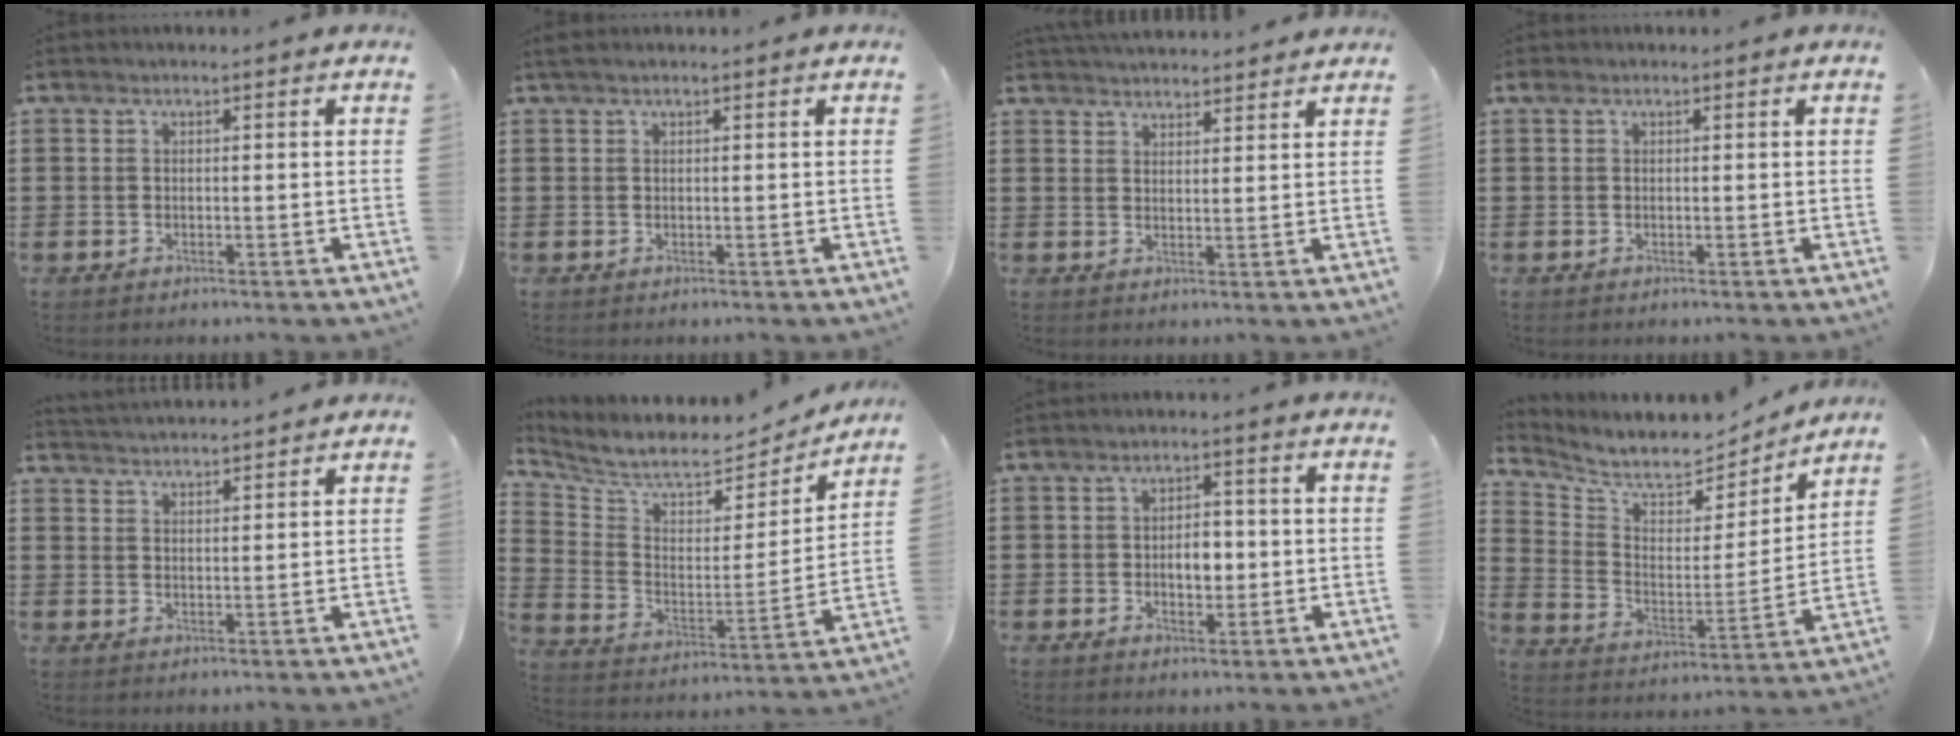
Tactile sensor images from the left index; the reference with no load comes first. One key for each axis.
{"total": 0.6, "fx": 0.4, "fy": 0.0, "fz": 0.4, "tx": -0.008, "ty": 0.001, "tz": 0.008}
{"total": 3.2, "fx": 3.2, "fy": 0.2, "fz": 0.0, "tx": -0.008, "ty": -0.007, "tz": 0.061}
{"total": 0.6, "fx": 0.2, "fy": 0.5, "fz": 0.3, "tx": -0.008, "ty": 0.005, "tz": 0.004}
{"total": 2.7, "fx": 2.7, "fy": -0.3, "fz": -0.2, "tx": -0.004, "ty": -0.011, "tz": 0.050}
{"total": 6.9, "fx": 6.3, "fy": 1.6, "fz": 2.4, "tx": -0.081, "ty": -0.048, "tz": 0.106}
{"total": 4.0, "fx": -0.3, "fy": 2.3, "fz": 3.2, "tx": -0.049, "ty": 0.000, "tz": -0.013}
{"total": 7.3, "fx": 6.7, "fy": 1.8, "fz": 2.1, "tx": -0.070, "ty": -0.054, "tz": 0.112}